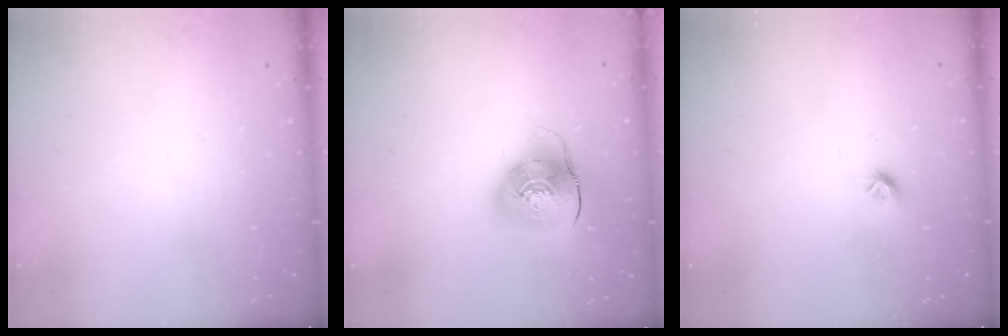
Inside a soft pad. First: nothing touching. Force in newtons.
{"total": 11.8, "press": 11.7, "slide": 1.9}
{"total": 5.7, "press": 5.6, "slide": 0.8}